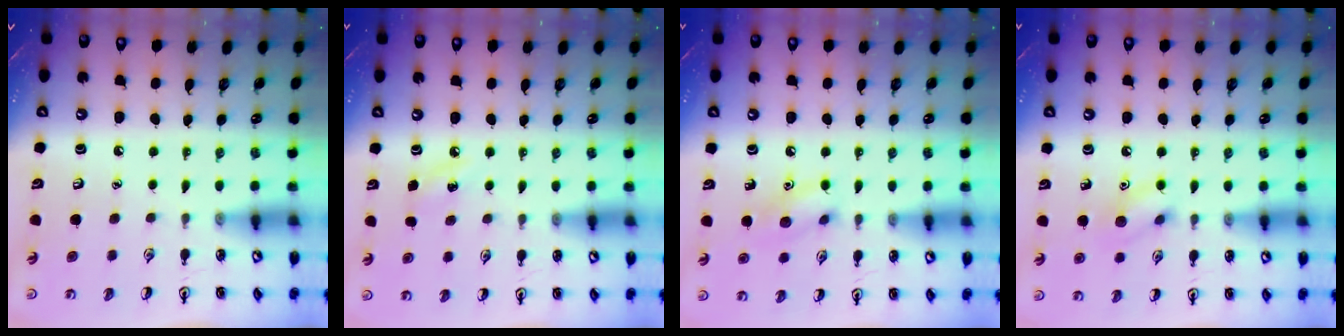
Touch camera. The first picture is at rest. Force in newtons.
{"total": 4.2, "press": 3.9, "slide": 1.5}
{"total": 7.9, "press": 7.8, "slide": 0.9}
{"total": 7.5, "press": 7.4, "slide": 0.6}